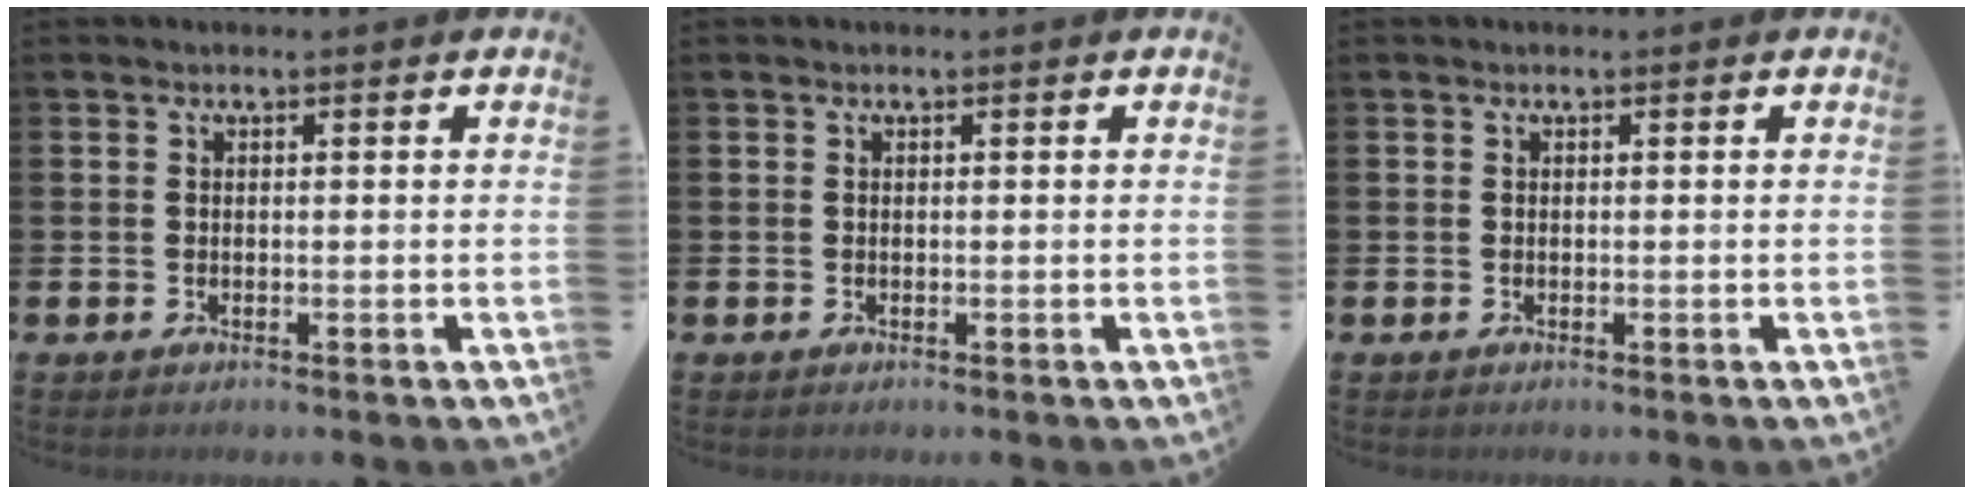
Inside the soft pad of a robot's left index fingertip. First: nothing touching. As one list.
[{"total": 0.0}, {"total": 0.0}]